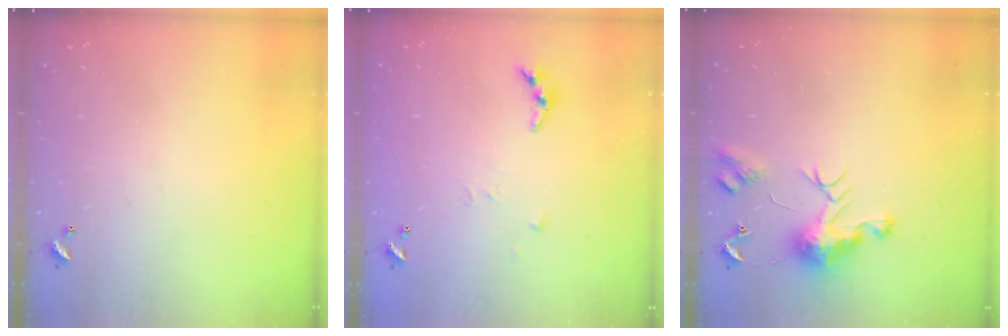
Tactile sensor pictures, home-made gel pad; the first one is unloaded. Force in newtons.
{"total": 4.7, "press": 4.7, "slide": 0.3}
{"total": 9.6, "press": 9.5, "slide": 0.9}